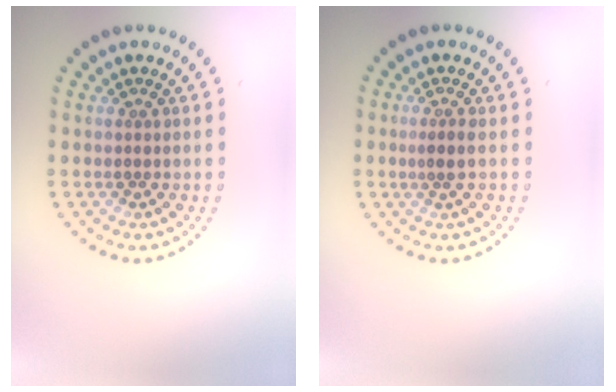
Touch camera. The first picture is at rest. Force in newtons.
{"total": 1.0, "press": 0.8, "slide": 0.7}